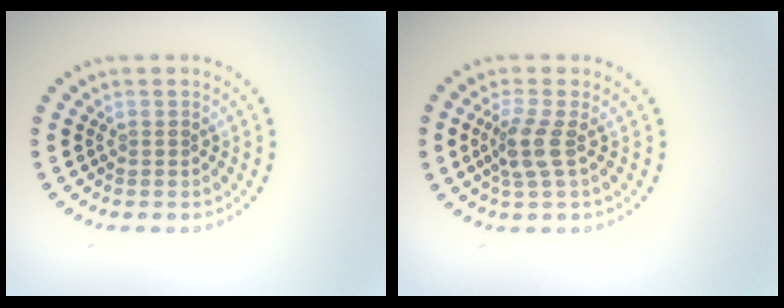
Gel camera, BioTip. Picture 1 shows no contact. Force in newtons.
{"total": 2.6, "press": 2.0, "slide": 1.6}